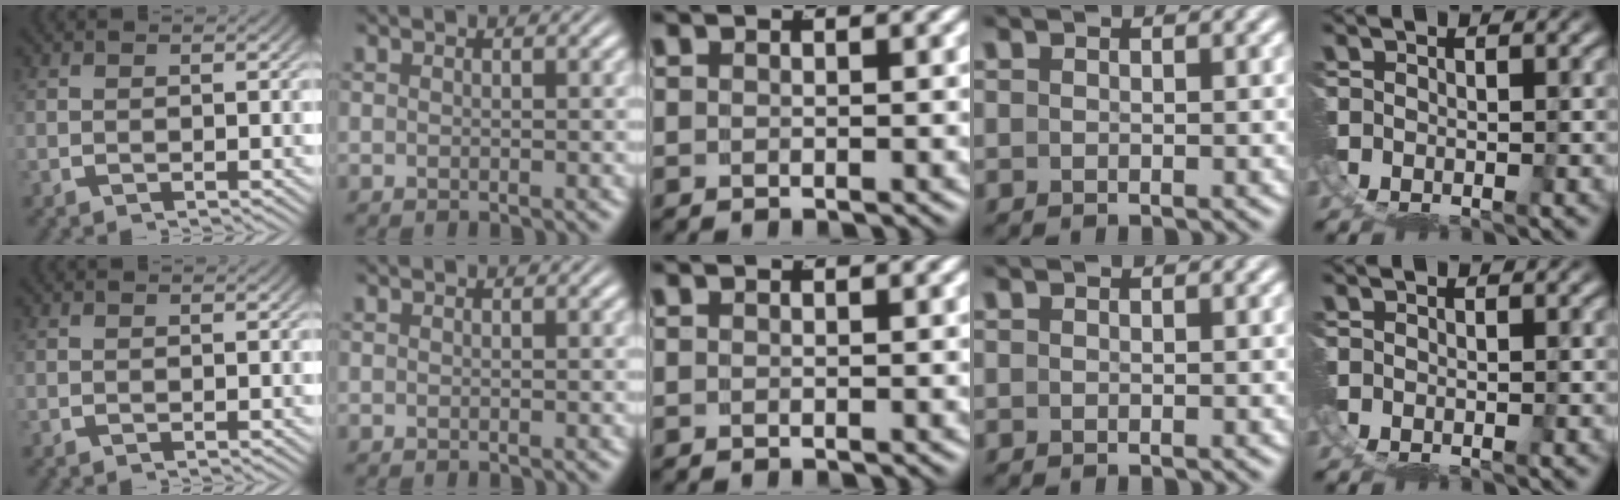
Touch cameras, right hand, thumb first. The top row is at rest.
{}